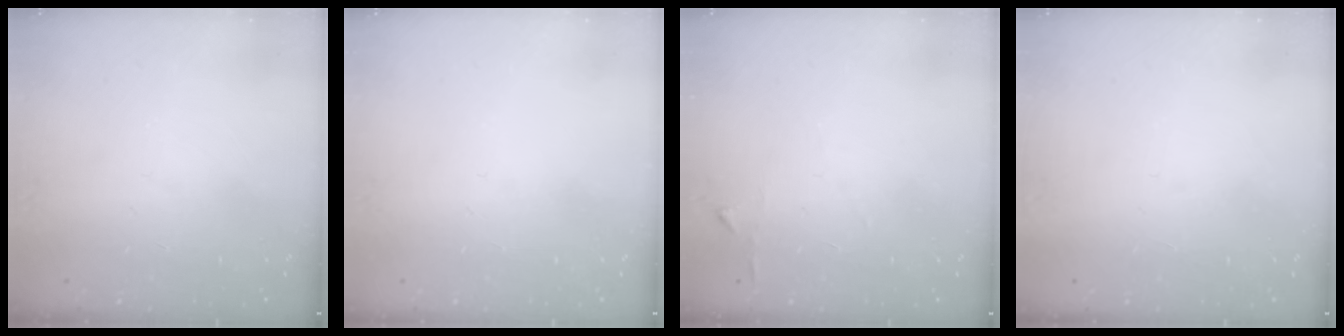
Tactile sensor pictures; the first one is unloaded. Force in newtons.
{"total": 0.0}
{"total": 2.9, "press": 2.9, "slide": 0.3}
{"total": 1.6, "press": 1.6, "slide": 0.1}